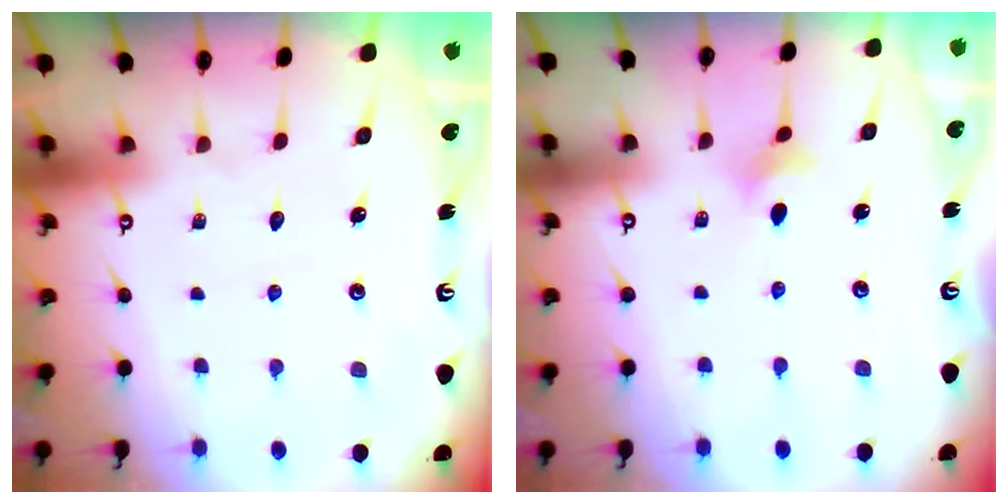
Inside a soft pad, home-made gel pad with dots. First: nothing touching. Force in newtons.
{"total": 3.7, "press": 3.7, "slide": 0.7}